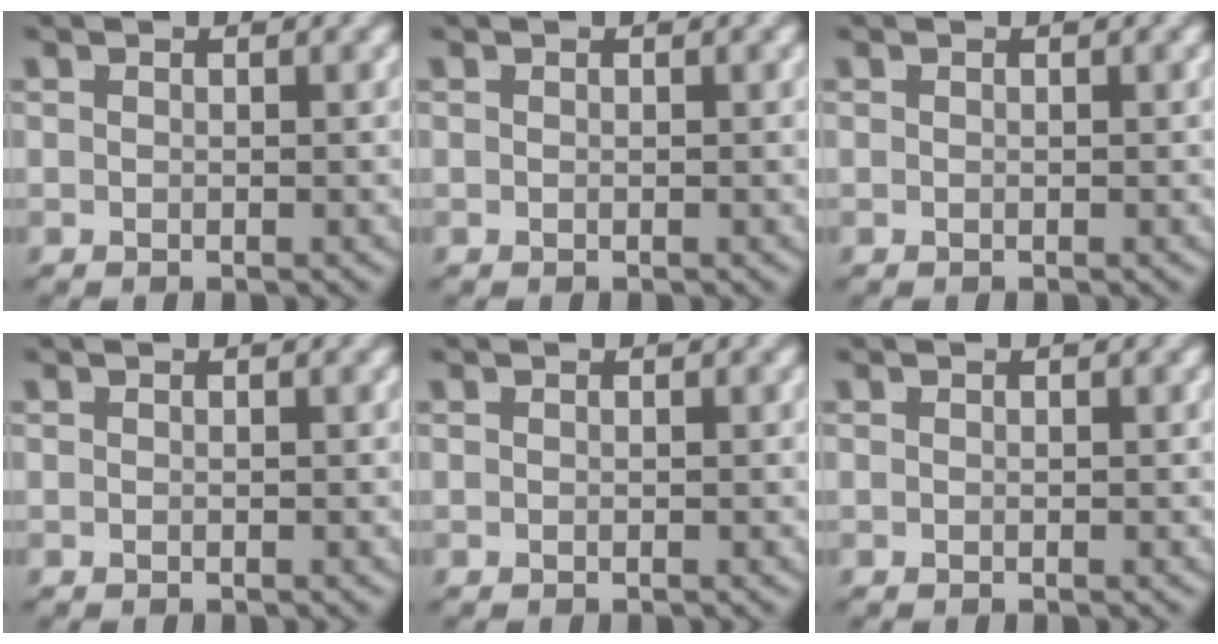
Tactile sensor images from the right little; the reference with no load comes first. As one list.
[{"total": 0.0}, {"total": 0.0}, {"total": 0.0}, {"total": 0.0}, {"total": 0.0}]